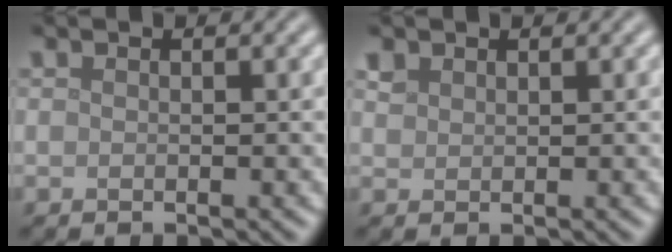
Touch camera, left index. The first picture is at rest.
{"total": 1.1, "force": [0.9, 0.7, 0.2], "torque": [-0.006, 0.003, 0.019]}